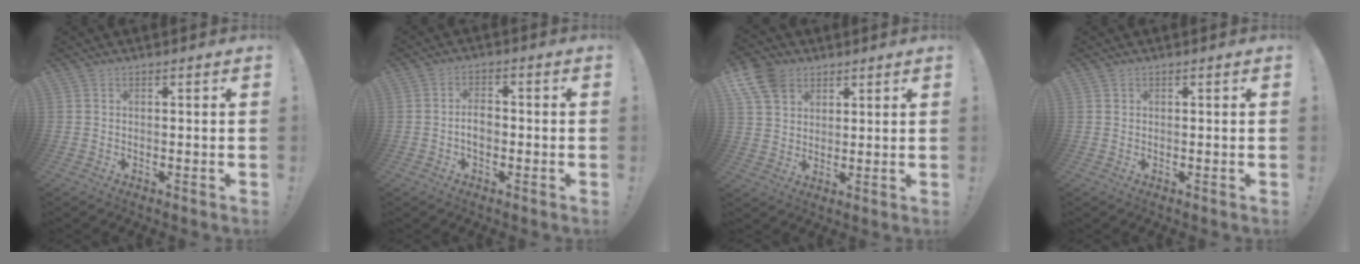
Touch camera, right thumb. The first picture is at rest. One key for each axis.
{"total": 4.5, "fx": -1.3, "fy": 2.7, "fz": 3.3, "tx": -0.055, "ty": 0.006, "tz": -0.028}
{"total": 10.4, "fx": 5.6, "fy": 7.9, "fz": 3.9, "tx": -0.082, "ty": -0.025, "tz": 0.112}
{"total": 0.7, "fx": 0.4, "fy": 0.6, "fz": -0.1, "tx": 0.008, "ty": -0.002, "tz": 0.008}